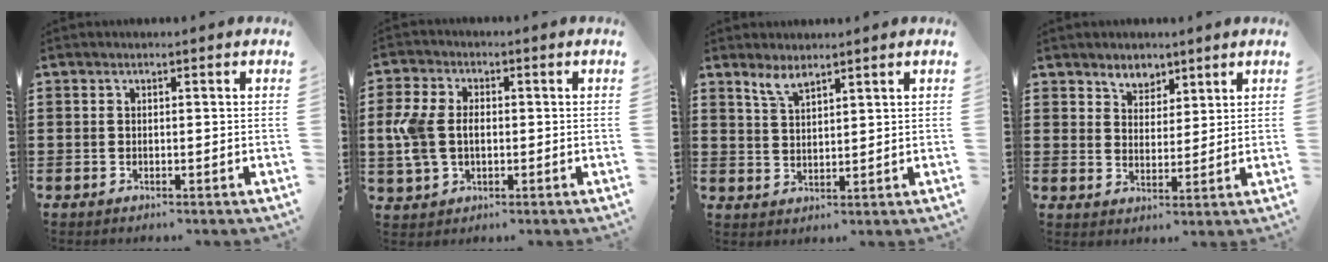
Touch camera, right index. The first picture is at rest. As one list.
[{"total": 5.9, "force": [-0.2, 4.2, 4.2], "torque": [-0.122, 0.001, -0.015]}, {"total": 3.3, "force": [2.6, 0.9, 1.8], "torque": [-0.043, 0.003, 0.049]}, {"total": 4.0, "force": [3.1, 2.4, 0.3], "torque": [-0.022, 0.006, 0.058]}]